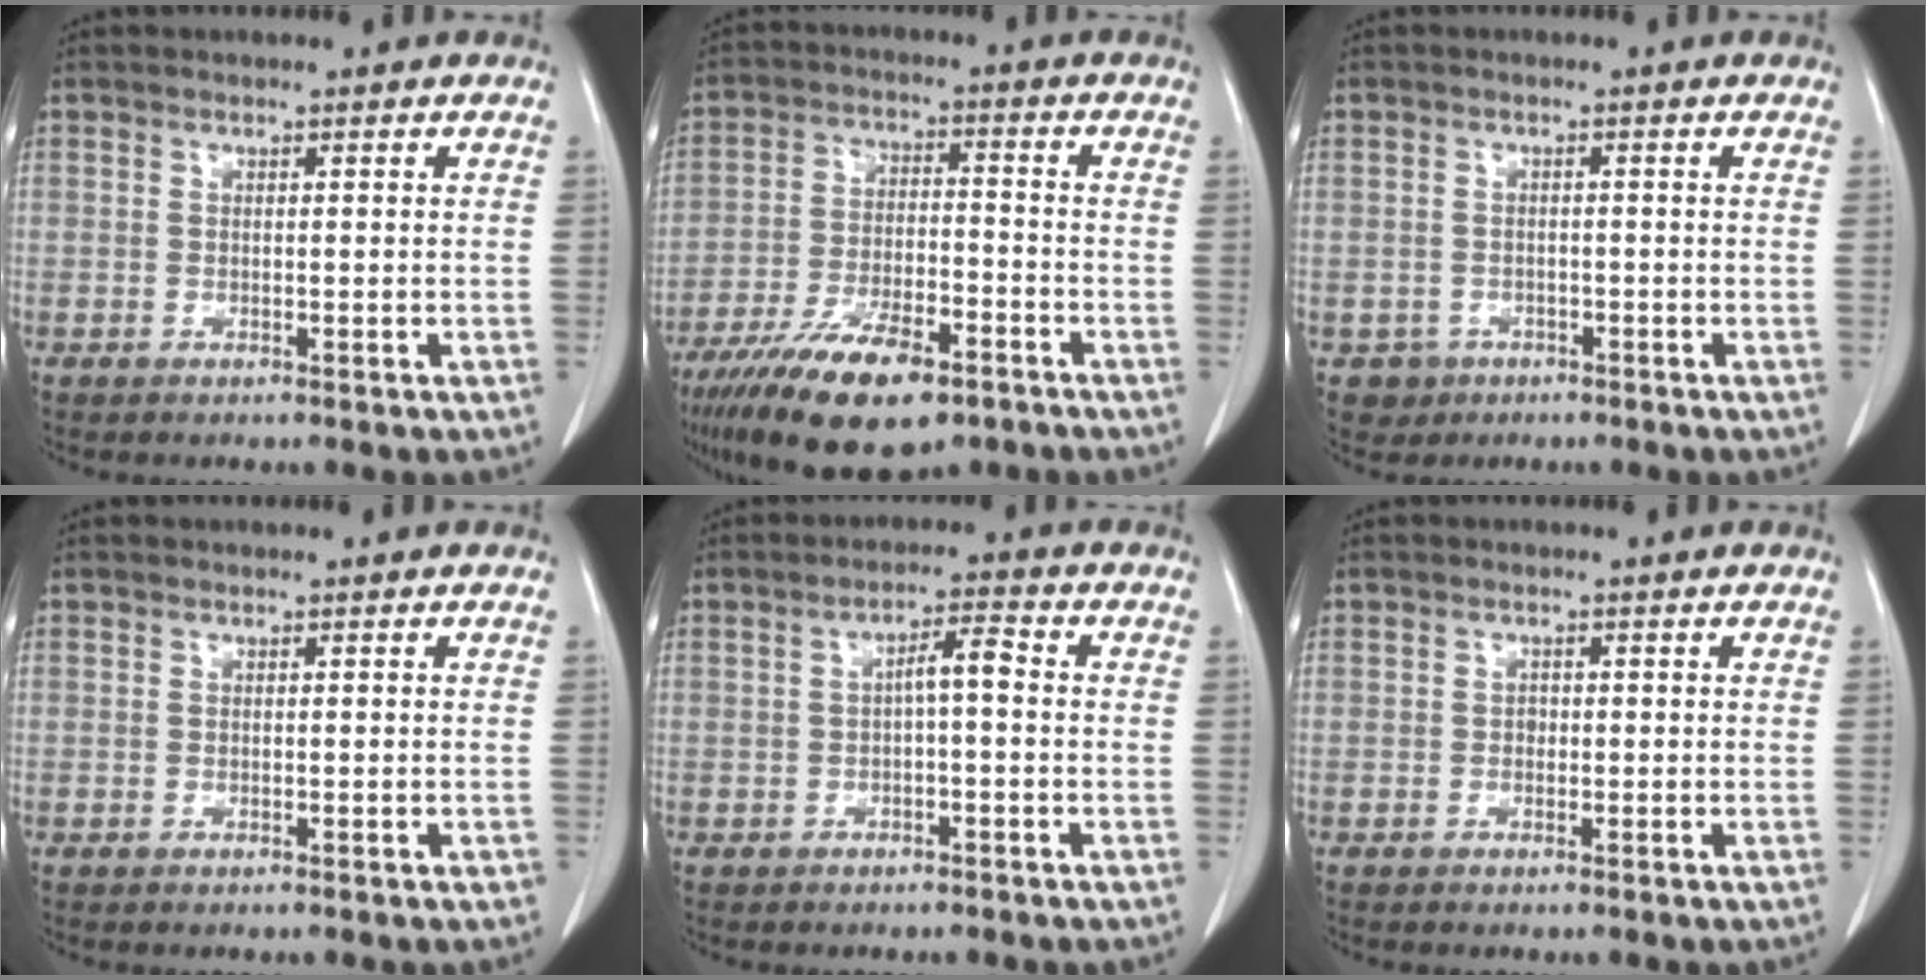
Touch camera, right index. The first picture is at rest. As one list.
[{"total": 14.4, "force": [-9.4, 4.8, 9.8], "torque": [-0.183, -0.018, -0.163]}, {"total": 2.3, "force": [-0.8, 2.1, 0.2], "torque": [0.003, 0.007, -0.009]}, {"total": 0.0}, {"total": 3.5, "force": [-0.2, 0.7, 3.5], "torque": [-0.057, 0.014, -0.003]}, {"total": 0.7, "force": [-0.1, 0.6, 0.4], "torque": [0.000, 0.004, -0.002]}]